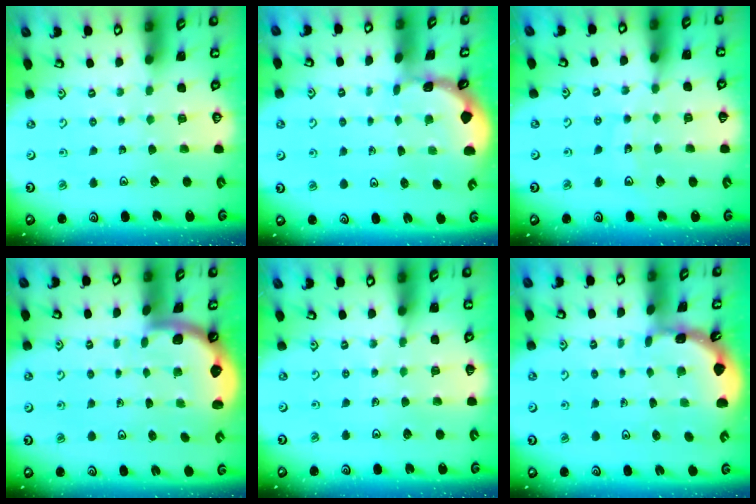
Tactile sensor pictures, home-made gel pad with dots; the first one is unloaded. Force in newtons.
{"total": 0.0}
{"total": 9.2, "press": 8.7, "slide": 2.9}
{"total": 1.6, "press": 1.6, "slide": 0.1}
{"total": 4.1, "press": 3.7, "slide": 1.8}
{"total": 1.7, "press": 1.6, "slide": 0.1}